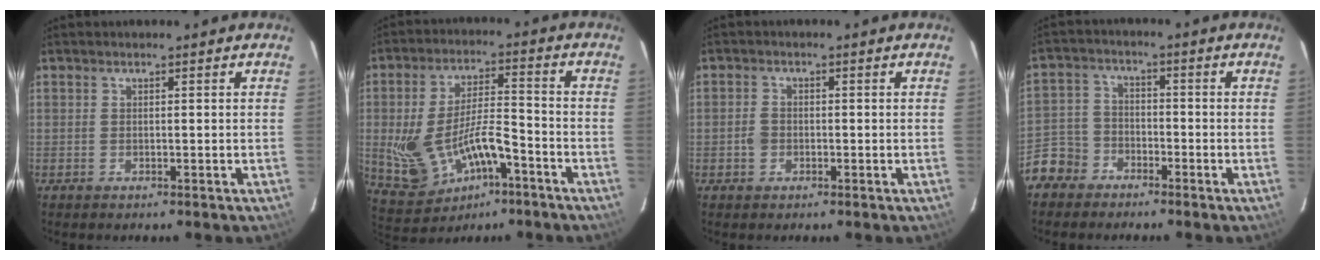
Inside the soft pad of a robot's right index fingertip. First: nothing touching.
{"total": 14.5, "force": [-5.2, 8.2, 10.8], "torque": [-0.226, -0.002, -0.066]}
{"total": 2.2, "force": [-0.7, 1.8, 0.9], "torque": [-0.019, 0.005, -0.014]}
{"total": 7.5, "force": [-5.1, 5.4, 1.1], "torque": [-0.038, 0.022, -0.105]}